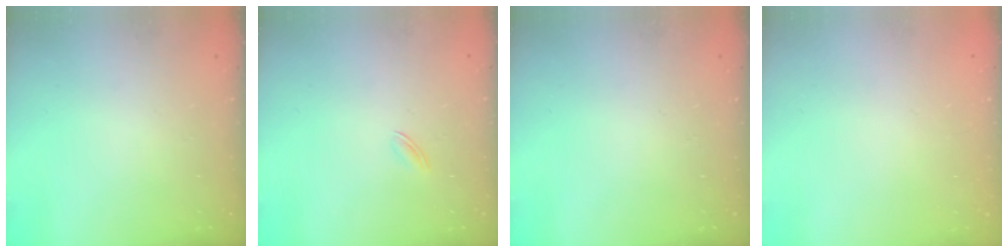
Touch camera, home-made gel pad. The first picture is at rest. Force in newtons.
{"total": 1.6, "press": 1.5, "slide": 0.5}
{"total": 0.0}
{"total": 2.0, "press": 2.0, "slide": 0.1}